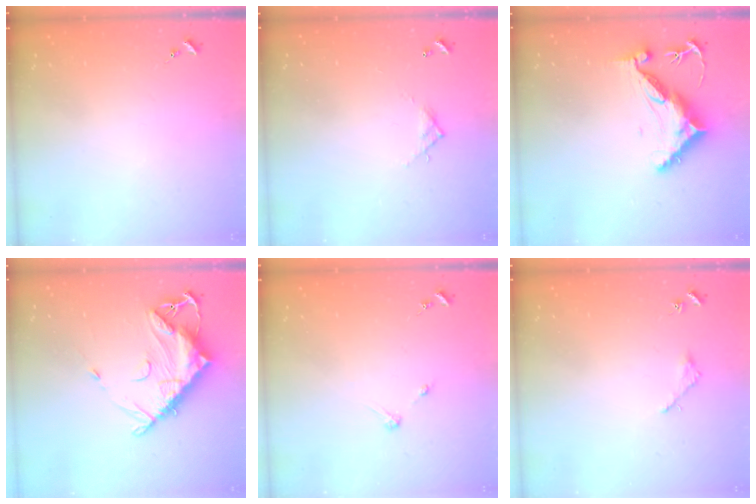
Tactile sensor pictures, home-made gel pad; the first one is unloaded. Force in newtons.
{"total": 4.2, "press": 4.2, "slide": 0.2}
{"total": 10.7, "press": 10.6, "slide": 0.9}
{"total": 14.5, "press": 14.4, "slide": 1.4}
{"total": 2.7, "press": 2.7, "slide": 0.3}
{"total": 1.6, "press": 1.6, "slide": 0.2}